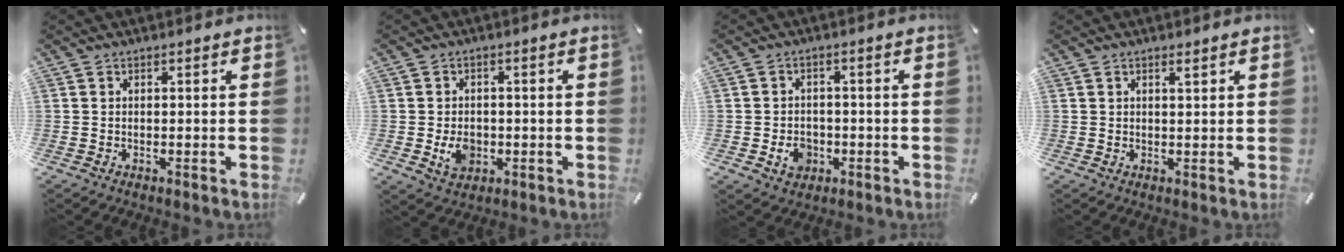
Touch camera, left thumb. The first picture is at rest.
{"total": 5.5, "force": [-1.1, 4.5, 3.0], "torque": [-0.048, -0.003, -0.021]}
{"total": 5.5, "force": [-1.6, 4.5, 2.6], "torque": [-0.039, -0.001, -0.030]}
{"total": 1.1, "force": [0.9, 0.4, 0.6], "torque": [-0.012, 0.000, 0.016]}